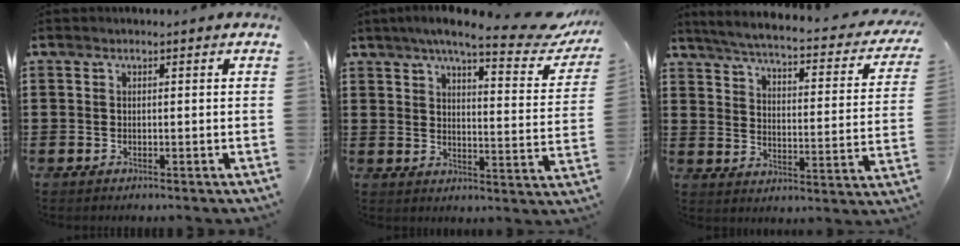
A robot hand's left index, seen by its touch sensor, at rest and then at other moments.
{"total": 8.6, "force": [6.8, 0.6, 5.2], "torque": [-0.101, -0.035, 0.111]}
{"total": 4.4, "force": [3.7, -0.2, 2.2], "torque": [-0.063, -0.032, 0.055]}